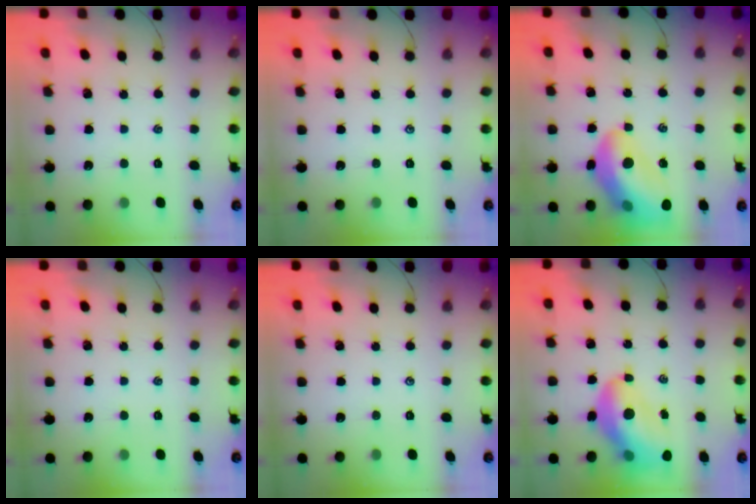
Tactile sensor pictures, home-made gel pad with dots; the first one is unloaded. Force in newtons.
{"total": 0.0}
{"total": 17.9, "press": 17.6, "slide": 3.3}
{"total": 0.0}
{"total": 0.0}
{"total": 13.8, "press": 13.3, "slide": 3.7}